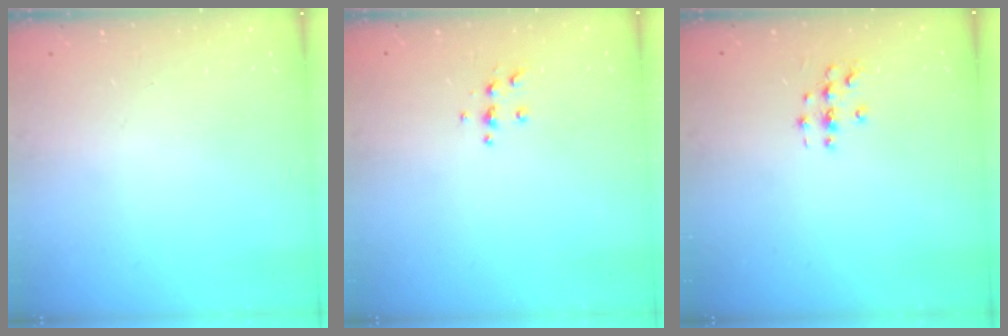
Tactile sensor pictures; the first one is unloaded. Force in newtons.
{"total": 5.4, "press": 5.4, "slide": 0.5}
{"total": 2.8, "press": 2.8, "slide": 0.3}